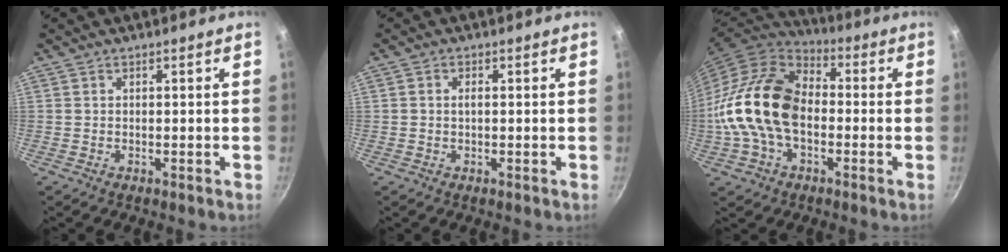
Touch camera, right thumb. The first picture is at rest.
{"total": 1.3, "force": [0.1, 0.8, 1.1], "torque": [-0.019, 0.004, 0.000]}
{"total": 19.1, "force": [-2.0, 13.0, 13.8], "torque": [-0.239, 0.038, -0.051]}